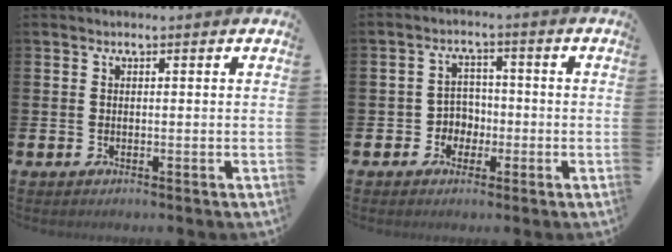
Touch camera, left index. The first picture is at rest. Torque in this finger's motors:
{"motor_torque": [0.02, 0.24, -0.02, 0.00]}